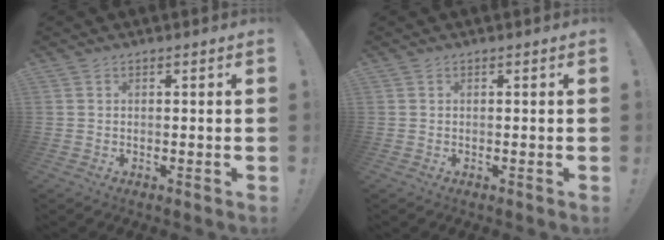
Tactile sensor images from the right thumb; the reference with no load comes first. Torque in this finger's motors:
{"motor_torque": [0.03, -0.16, 0.36, -0.13, -0.06]}